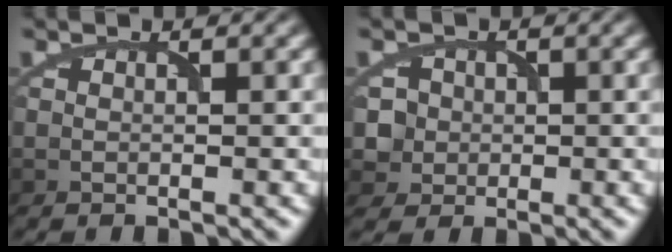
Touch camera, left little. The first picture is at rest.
{"total": 3.5, "force": [-0.1, 3.5, 0.2], "torque": [0.011, 0.018, 0.004]}